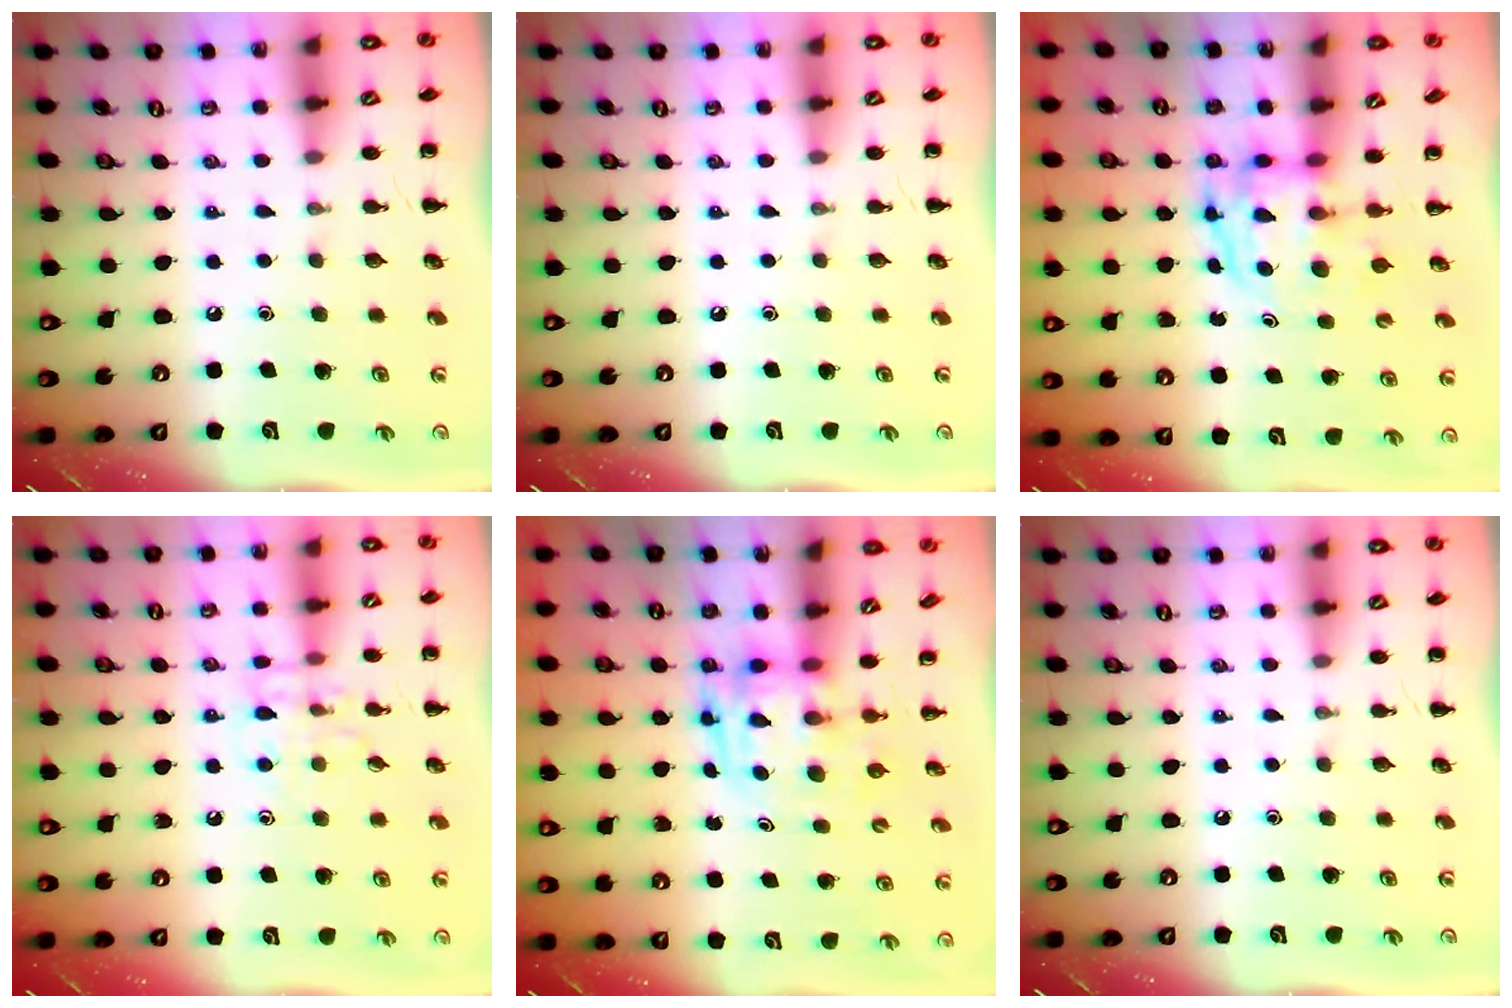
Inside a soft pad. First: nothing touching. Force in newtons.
{"total": 0.0}
{"total": 3.9, "press": 3.9, "slide": 0.7}
{"total": 8.8, "press": 8.8, "slide": 0.9}
{"total": 3.9, "press": 3.8, "slide": 0.7}
{"total": 0.0}